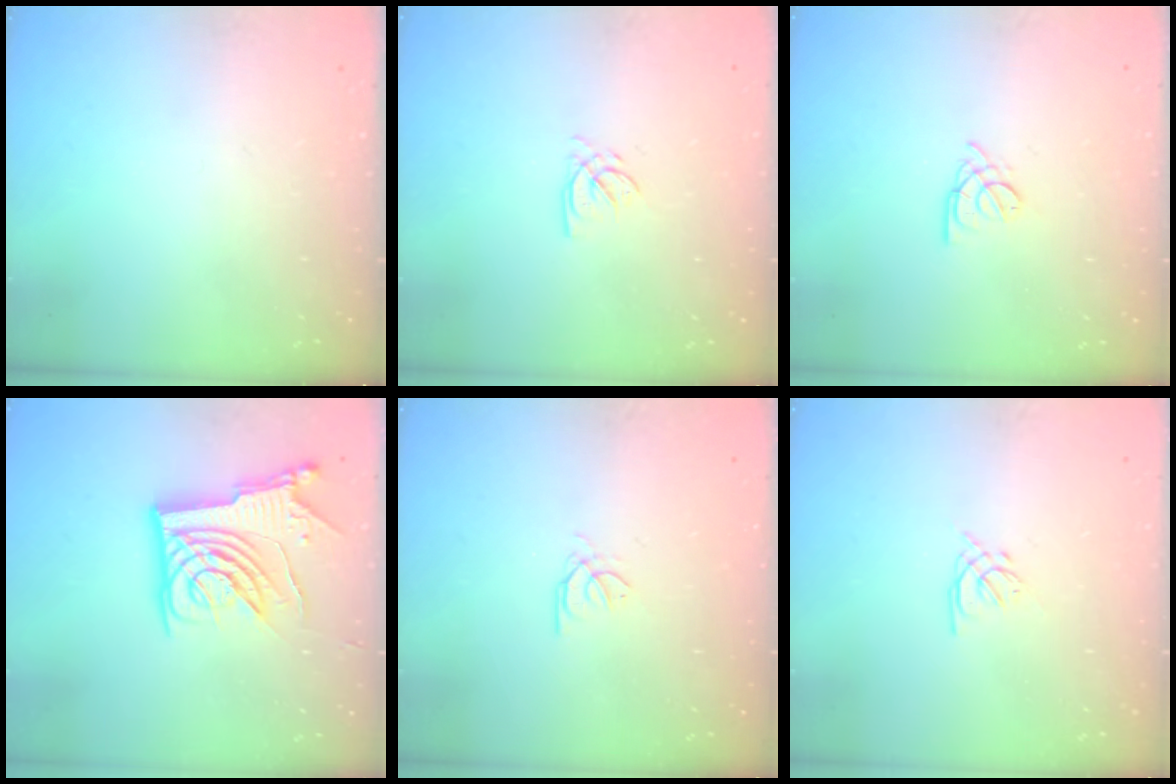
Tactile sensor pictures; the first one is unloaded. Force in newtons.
{"total": 2.3, "press": 2.3, "slide": 0.3}
{"total": 2.6, "press": 2.6, "slide": 0.6}
{"total": 14.4, "press": 14.3, "slide": 1.7}
{"total": 0.9, "press": 0.8, "slide": 0.4}
{"total": 1.6, "press": 1.5, "slide": 0.6}